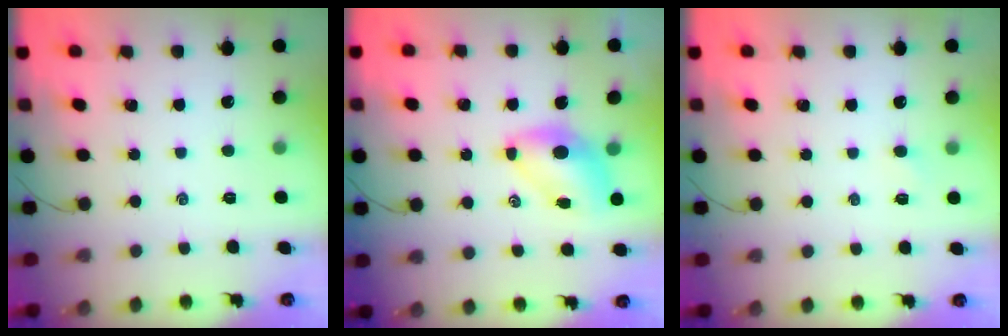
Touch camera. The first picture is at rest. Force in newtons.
{"total": 6.7, "press": 6.6, "slide": 1.0}
{"total": 1.4, "press": 1.3, "slide": 0.4}